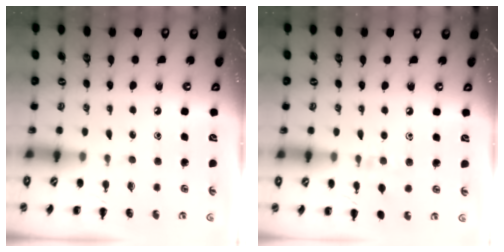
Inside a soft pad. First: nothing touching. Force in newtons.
{"total": 5.3, "press": 5.0, "slide": 1.7}